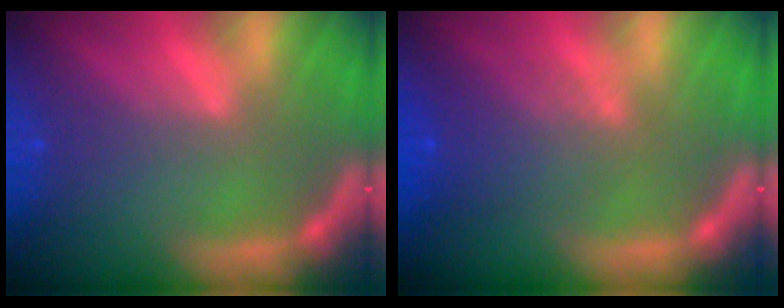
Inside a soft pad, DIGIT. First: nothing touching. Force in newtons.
{"total": 4.6}